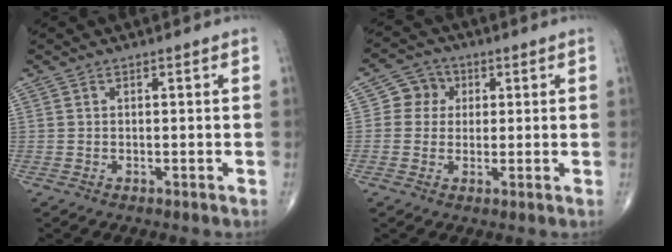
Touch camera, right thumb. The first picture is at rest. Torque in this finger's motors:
{"motor_torque": [-0.60, 0.09, -0.20, -0.09, 0.02]}